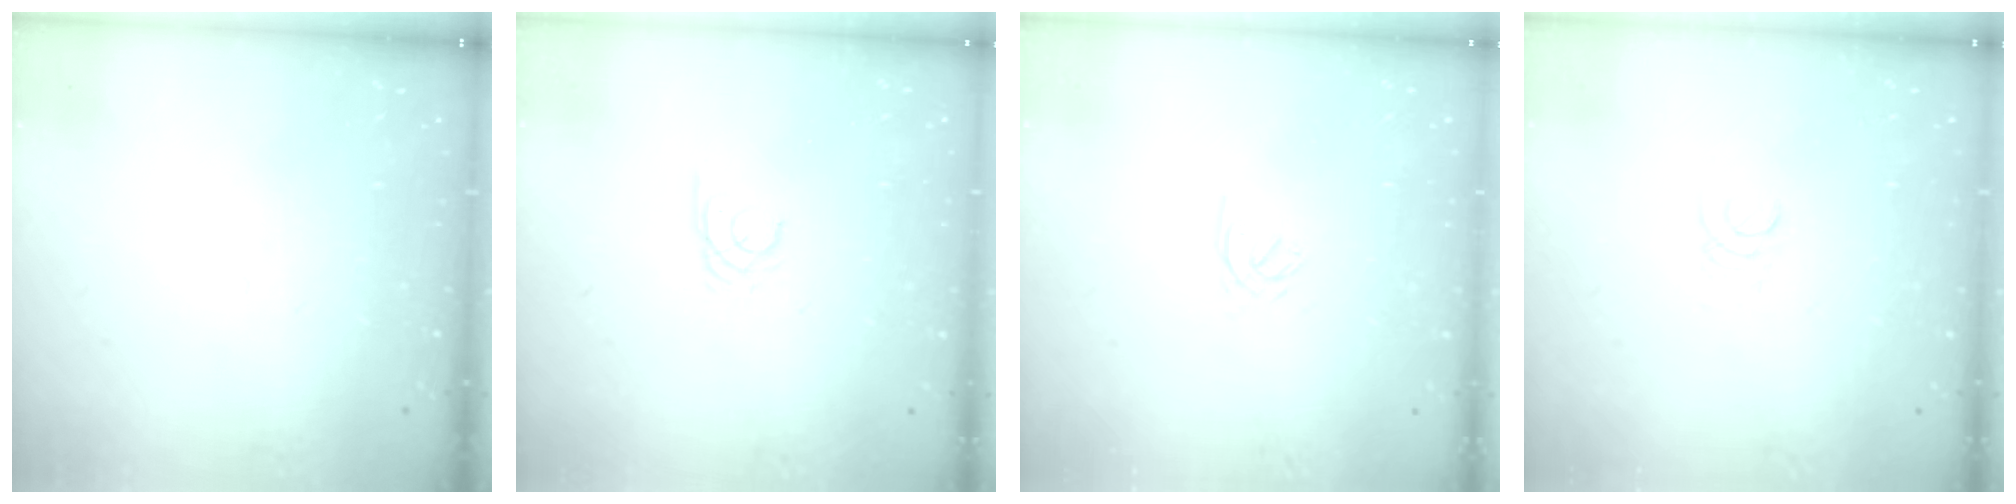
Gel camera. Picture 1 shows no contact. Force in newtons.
{"total": 1.9, "press": 1.9, "slide": 0.3}
{"total": 2.1, "press": 2.1, "slide": 0.1}
{"total": 1.6, "press": 1.6, "slide": 0.3}